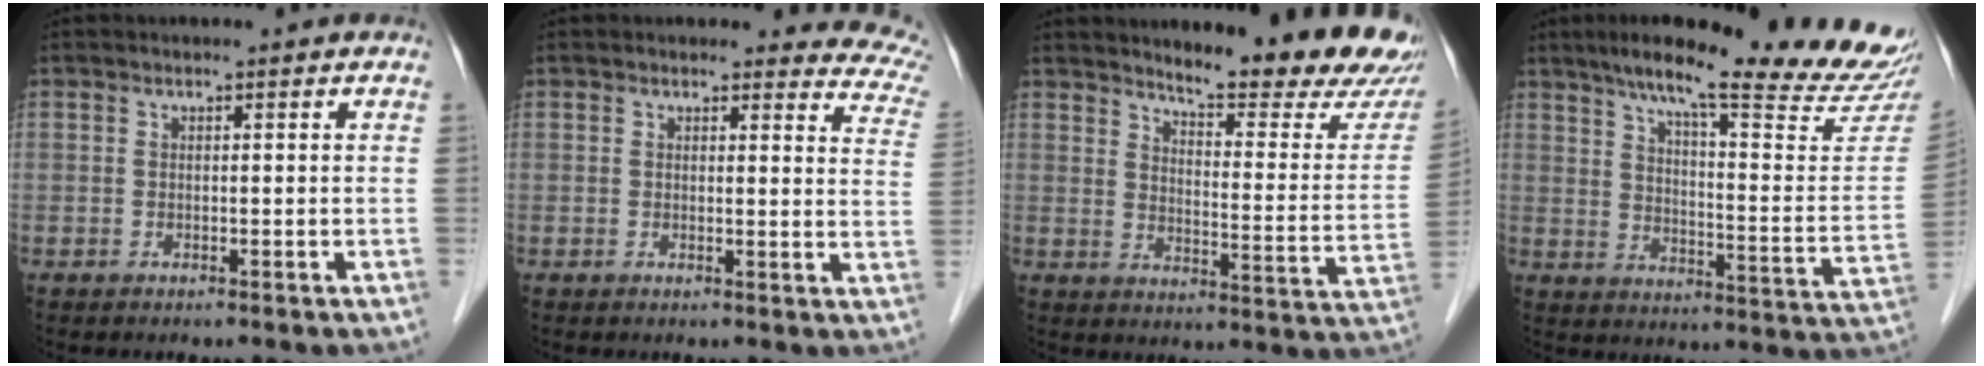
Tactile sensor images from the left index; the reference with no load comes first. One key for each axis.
{"total": 8.7, "fx": 8.1, "fy": 2.6, "fz": 1.6, "tx": 0.025, "ty": -0.043, "tz": 0.045}
{"total": 18.1, "fx": 15.9, "fy": 2.7, "fz": 8.2, "tx": -0.099, "ty": -0.071, "tz": 0.189}
{"total": 26.5, "fx": 22.6, "fy": 1.4, "fz": 13.8, "tx": -0.203, "ty": -0.065, "tz": 0.288}